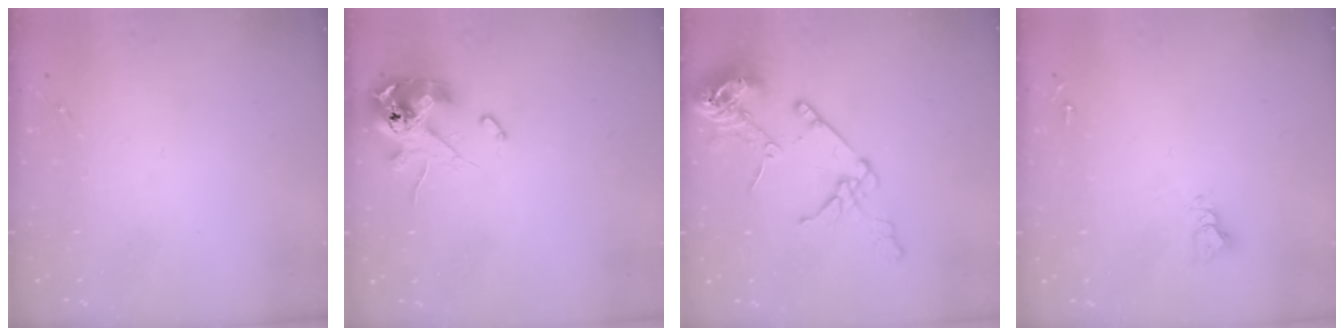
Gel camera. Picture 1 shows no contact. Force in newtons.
{"total": 12.4, "press": 12.2, "slide": 2.1}
{"total": 15.7, "press": 15.6, "slide": 2.0}
{"total": 5.5, "press": 5.5, "slide": 0.5}